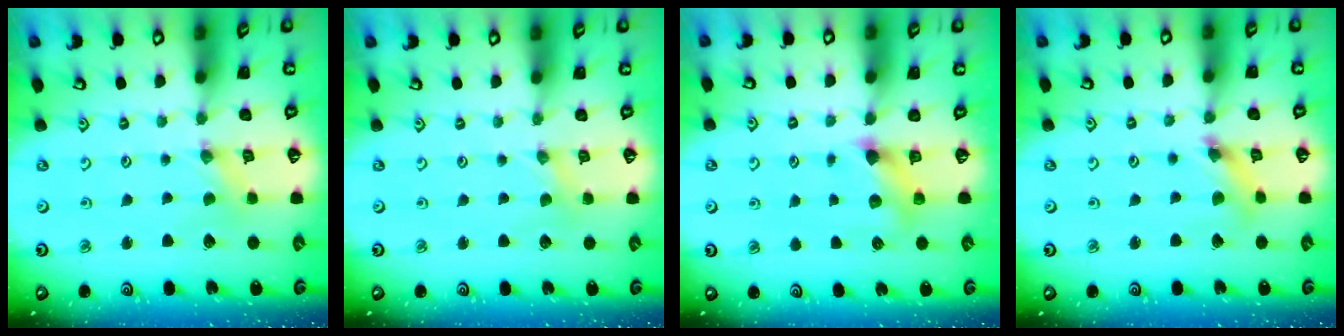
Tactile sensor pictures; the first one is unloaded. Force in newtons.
{"total": 0.0}
{"total": 7.3, "press": 7.2, "slide": 0.6}
{"total": 5.5, "press": 5.5, "slide": 0.7}